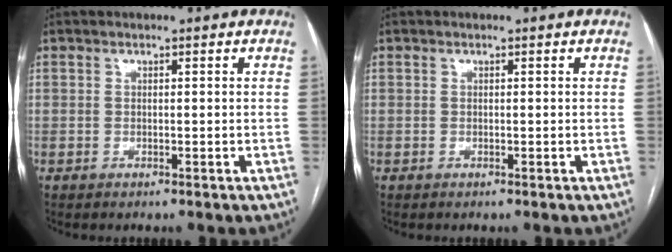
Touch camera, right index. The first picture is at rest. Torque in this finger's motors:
{"motor_torque": [0.09, 0.06, 0.00, 0.01]}